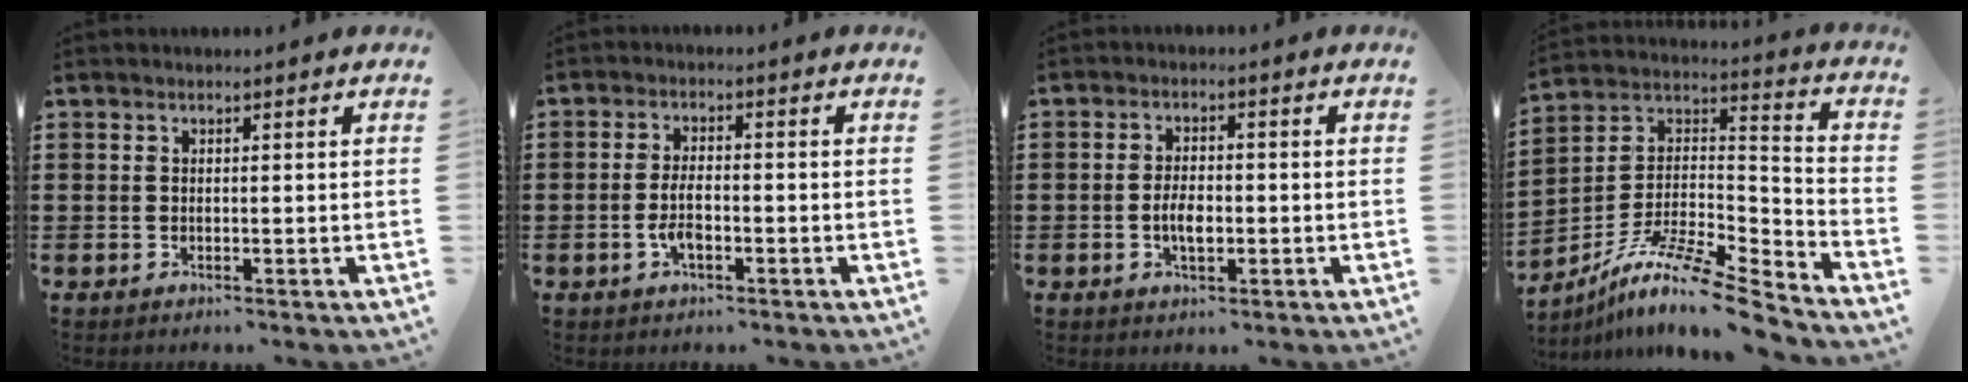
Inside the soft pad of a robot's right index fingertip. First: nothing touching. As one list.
[{"total": 4.0, "force": [-1.3, 1.3, 3.5], "torque": [-0.085, -0.005, -0.030]}, {"total": 3.9, "force": [-0.9, 1.5, 3.4], "torque": [-0.070, -0.003, -0.016]}, {"total": 11.5, "force": [-9.1, 1.2, 7.0], "torque": [-0.125, 0.006, -0.175]}]